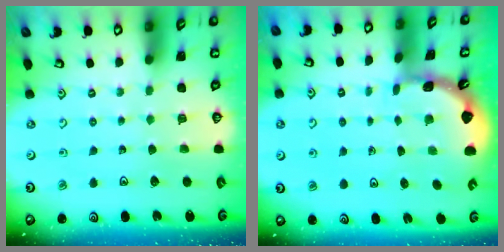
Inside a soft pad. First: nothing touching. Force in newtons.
{"total": 1.7, "press": 1.7, "slide": 0.1}